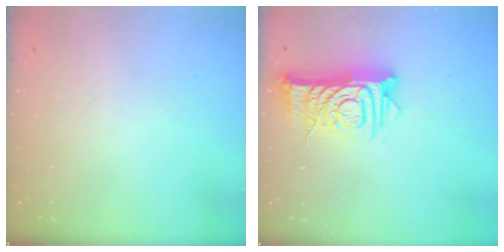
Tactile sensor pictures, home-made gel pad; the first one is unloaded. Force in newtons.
{"total": 11.6, "press": 11.6, "slide": 1.1}